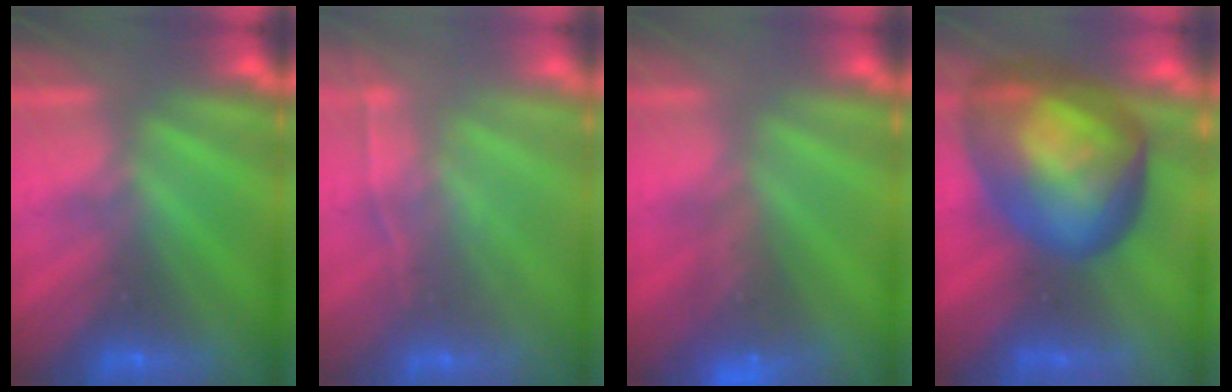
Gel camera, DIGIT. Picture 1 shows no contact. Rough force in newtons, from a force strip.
{"total": 2.0}
{"total": 7.0}
{"total": 7.5}